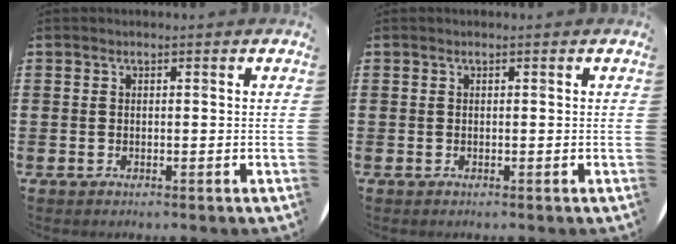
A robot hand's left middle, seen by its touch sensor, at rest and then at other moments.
{"total": 0.0}